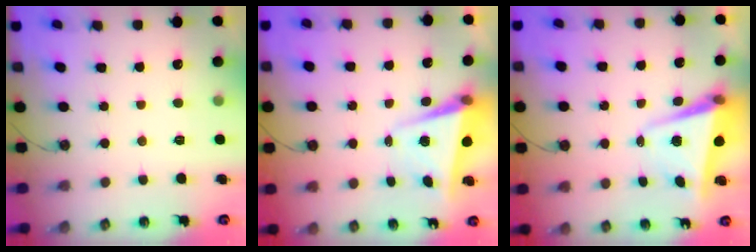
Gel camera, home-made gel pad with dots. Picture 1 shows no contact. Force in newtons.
{"total": 5.6, "press": 5.6, "slide": 1.0}
{"total": 5.6, "press": 5.4, "slide": 1.3}